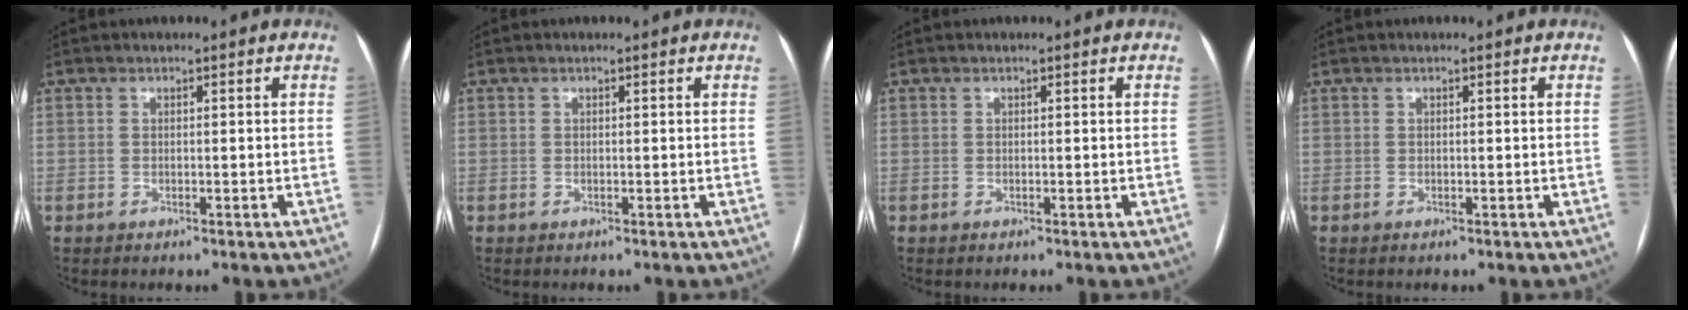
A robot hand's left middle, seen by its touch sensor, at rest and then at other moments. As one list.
[{"total": 0.0}, {"total": 0.0}, {"total": 0.0}]